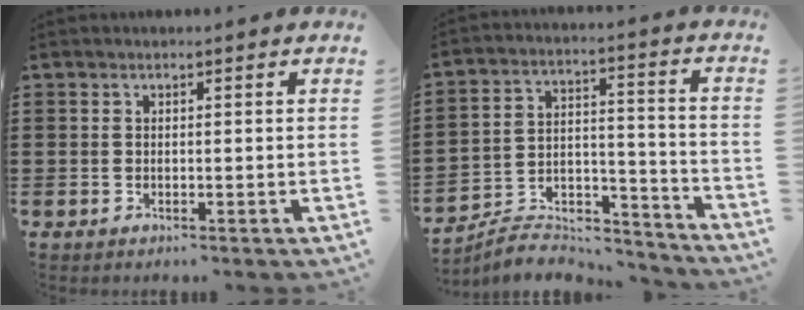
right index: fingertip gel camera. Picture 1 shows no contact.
{"total": 7.1, "force": [-6.7, 2.0, 1.3], "torque": [-0.019, 0.017, -0.131]}